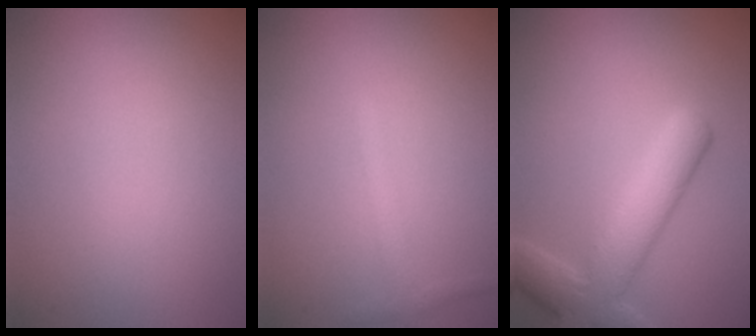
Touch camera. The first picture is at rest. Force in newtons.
{"total": 1.4, "press": 1.4, "slide": 0.1}
{"total": 5.5, "press": 5.5, "slide": 0.3}